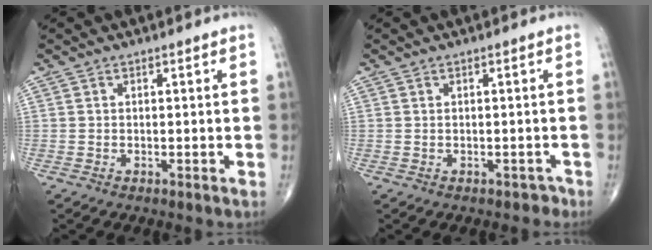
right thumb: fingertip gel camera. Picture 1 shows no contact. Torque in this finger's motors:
{"motor_torque": [-0.08, -0.30, -0.54, -0.21, 0.13]}